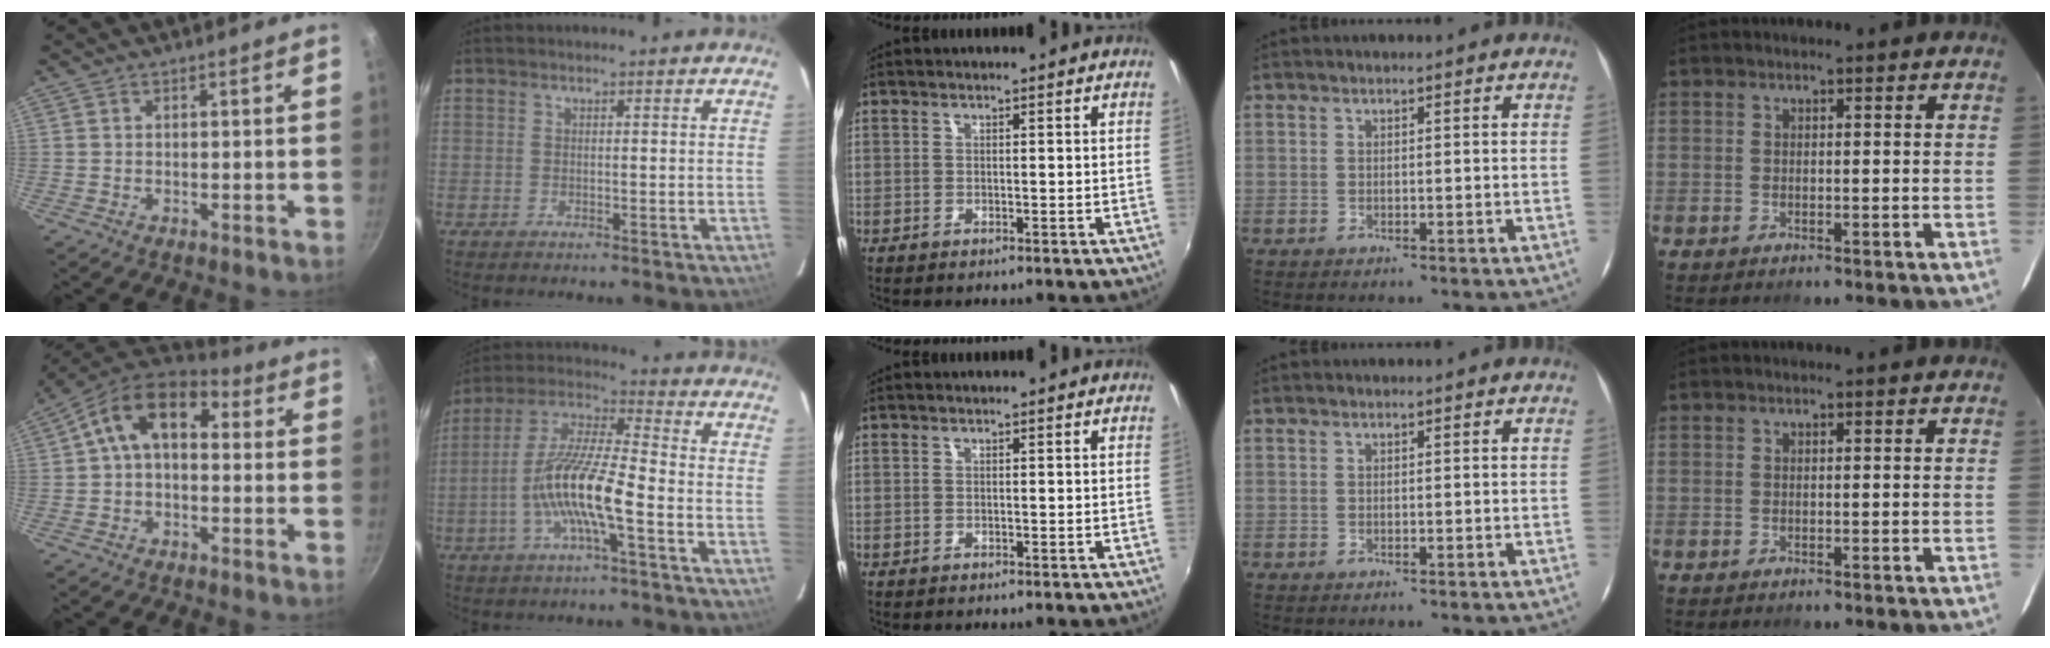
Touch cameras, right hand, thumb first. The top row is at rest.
{"thumb": {"total": 12.5, "force": [2.1, 8.1, 9.3], "torque": [-0.136, 0.032, 0.010]}, "index": {"total": 12.8, "force": [-4.5, 1.8, 11.9], "torque": [-0.240, 0.000, -0.093]}}